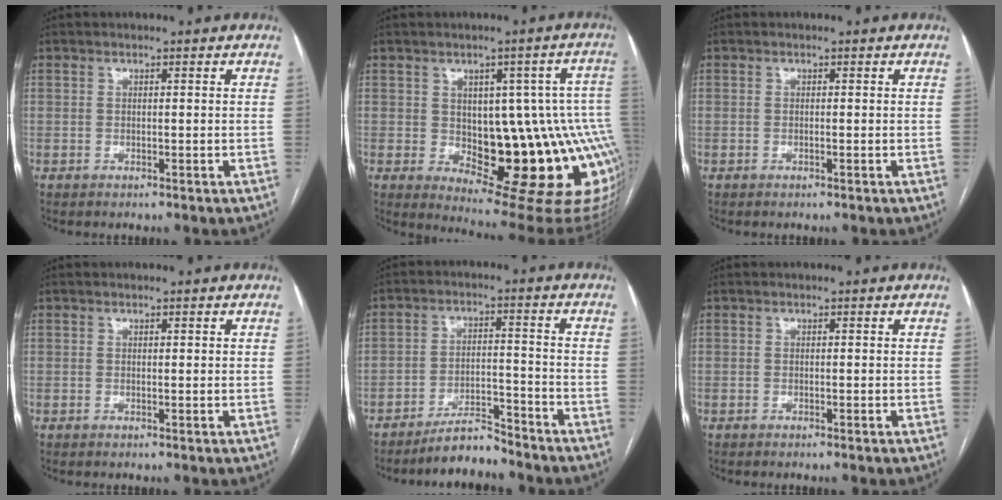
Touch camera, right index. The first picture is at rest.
{"total": 20.0, "force": [-3.0, 7.6, 18.2], "torque": [-0.137, 0.025, -0.013]}
{"total": 0.0}
{"total": 0.5, "force": [0.3, 0.2, 0.4], "torque": [-0.008, 0.002, 0.003]}
{"total": 5.7, "force": [-5.5, 1.1, 1.5], "torque": [-0.021, 0.000, -0.097]}
{"total": 0.0}